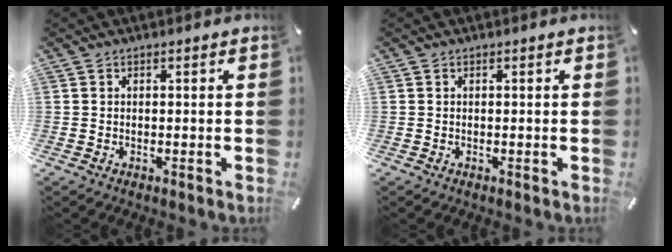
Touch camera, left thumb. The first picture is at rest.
{"total": 0.0}